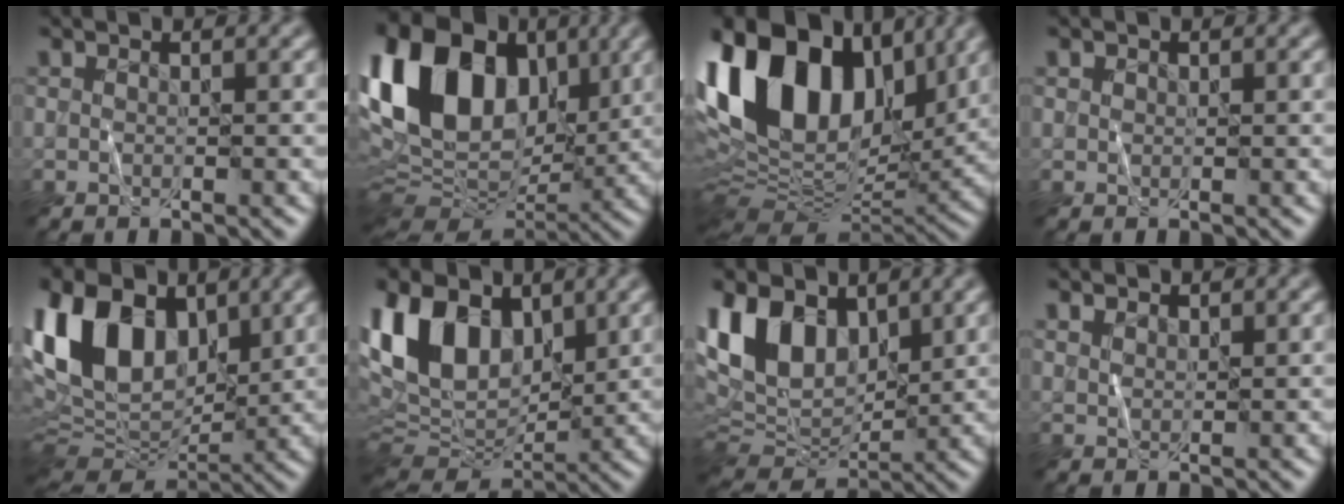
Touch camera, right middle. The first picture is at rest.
{"total": 17.7, "force": [5.2, 11.9, 12.1], "torque": [-0.245, 0.027, 0.087]}
{"total": 18.1, "force": [6.5, 11.1, 12.8], "torque": [-0.252, 0.032, 0.099]}
{"total": 0.6, "force": [0.3, 0.5, 0.1], "torque": [0.002, 0.000, 0.006]}
{"total": 13.9, "force": [5.0, 9.0, 9.4], "torque": [-0.208, 0.020, 0.083]}
{"total": 12.2, "force": [4.9, 8.0, 7.8], "torque": [-0.175, 0.018, 0.080]}
{"total": 10.3, "force": [4.5, 6.7, 6.4], "torque": [-0.143, 0.009, 0.074]}
{"total": 1.3, "force": [1.1, 0.6, 0.3], "torque": [-0.009, 0.000, 0.025]}